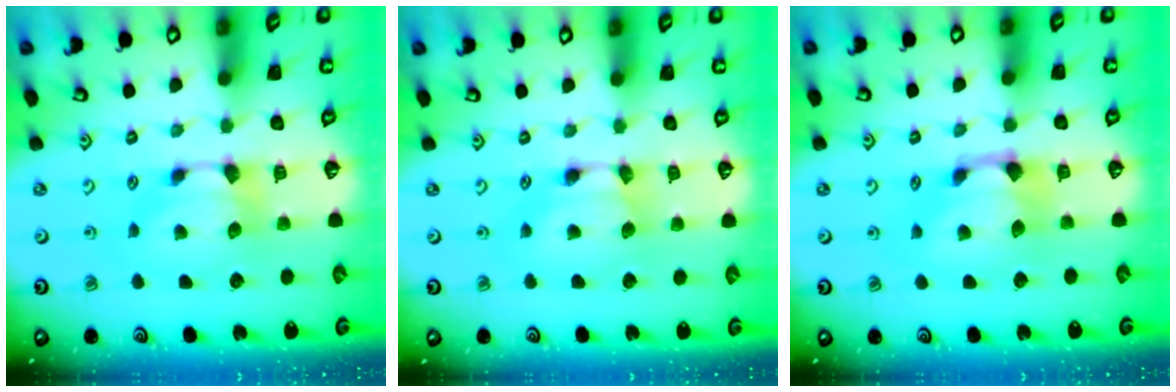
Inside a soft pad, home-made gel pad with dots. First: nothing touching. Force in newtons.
{"total": 1.7, "press": 1.7, "slide": 0.1}
{"total": 1.1, "press": 0.1, "slide": 1.1}